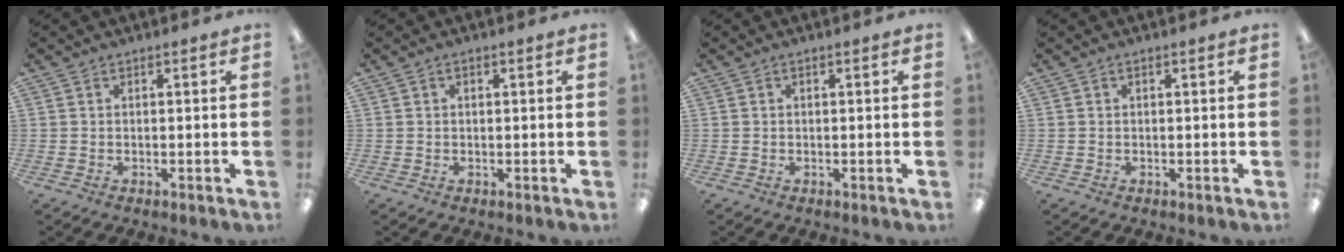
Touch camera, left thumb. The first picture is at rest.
{"total": 0.5, "force": [0.1, 0.4, 0.4], "torque": [-0.008, 0.001, 0.002]}
{"total": 0.0}
{"total": 0.0}